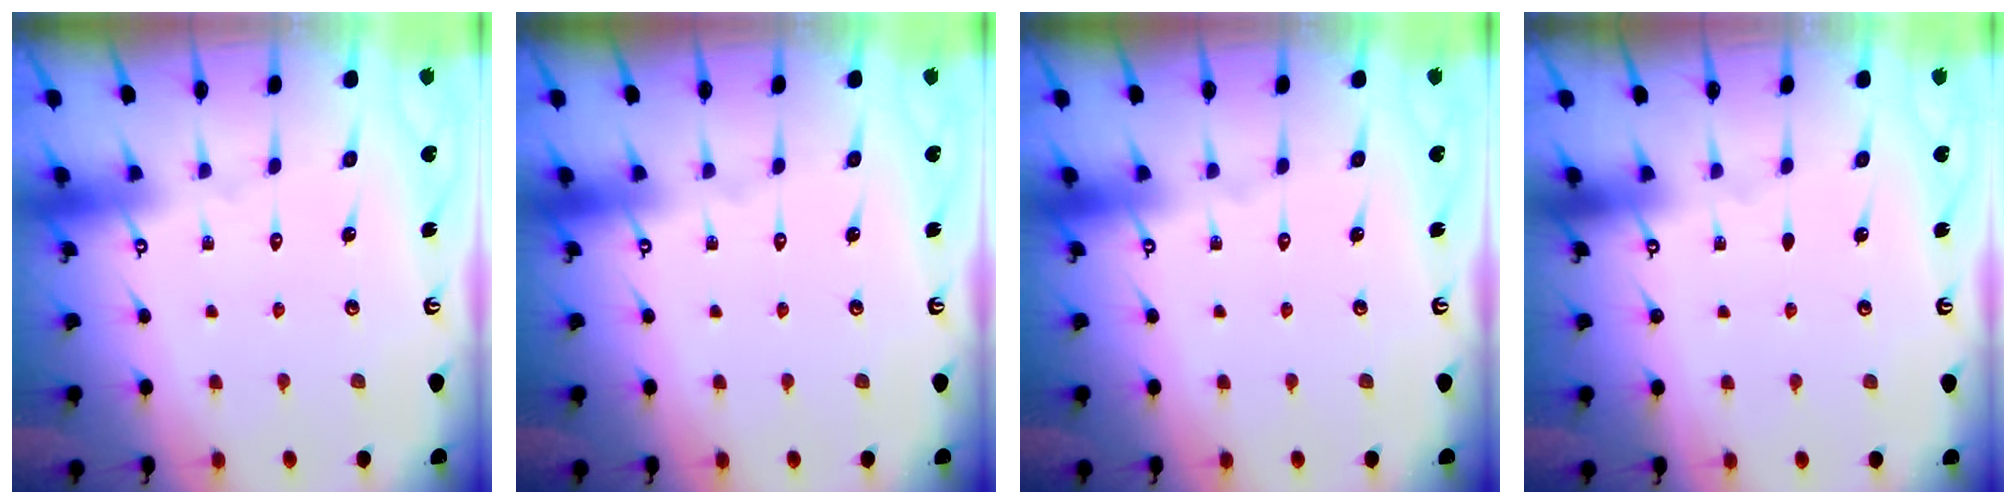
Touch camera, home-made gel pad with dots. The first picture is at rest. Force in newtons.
{"total": 0.0}
{"total": 0.0}
{"total": 0.0}